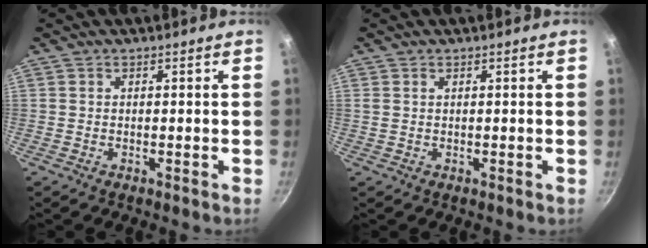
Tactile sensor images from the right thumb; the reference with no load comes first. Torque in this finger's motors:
{"motor_torque": [0.09, -0.13, 0.16, 0.20, -0.03]}